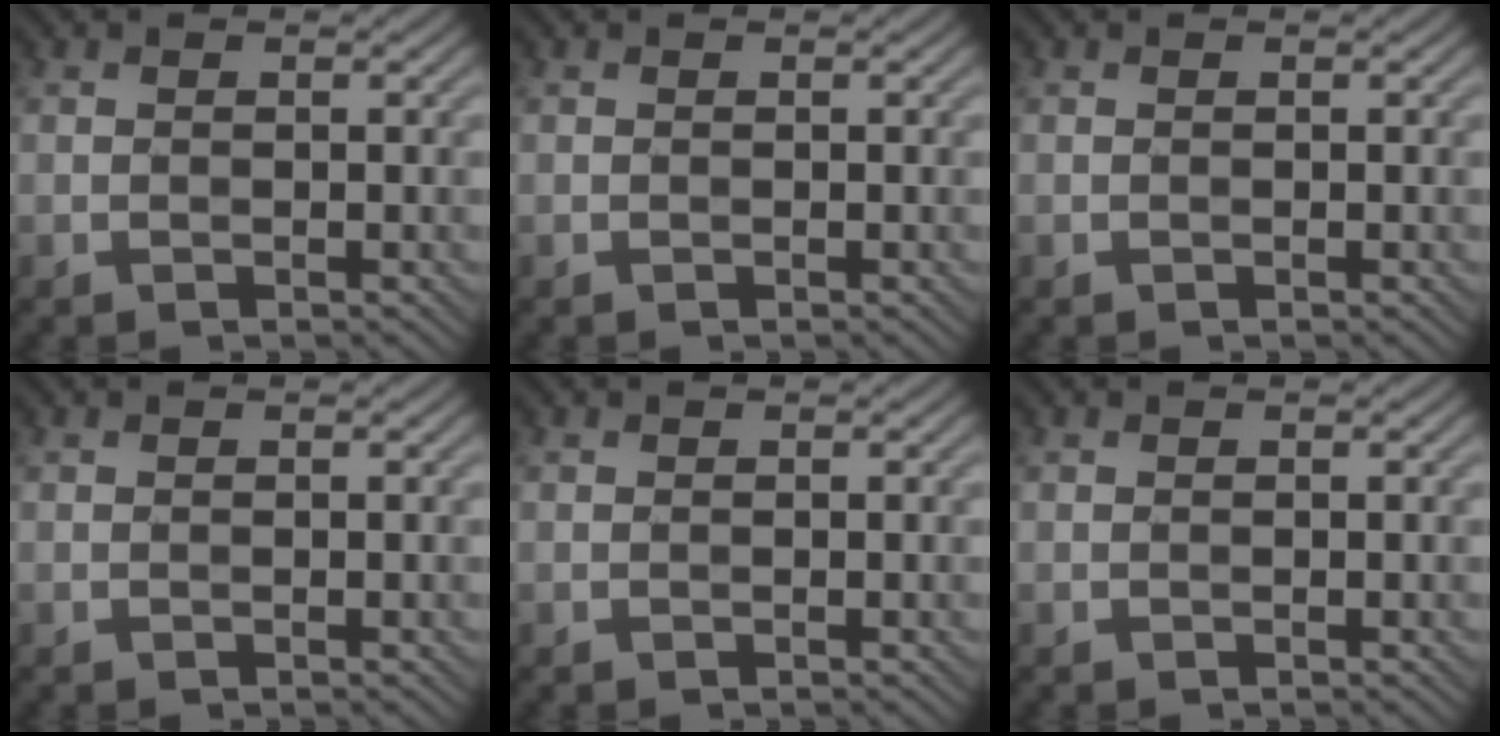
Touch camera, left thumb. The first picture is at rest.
{"total": 0.0}
{"total": 0.0}
{"total": 0.0}
{"total": 0.0}
{"total": 0.0}